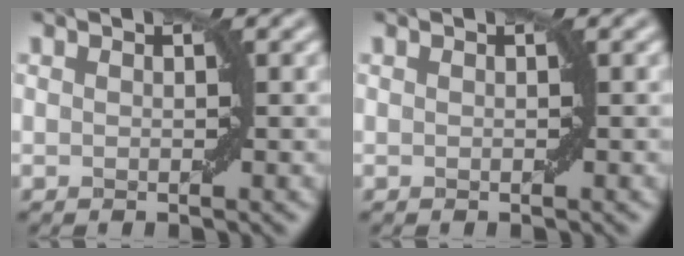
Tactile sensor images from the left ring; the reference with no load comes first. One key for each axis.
{"total": 0.0}